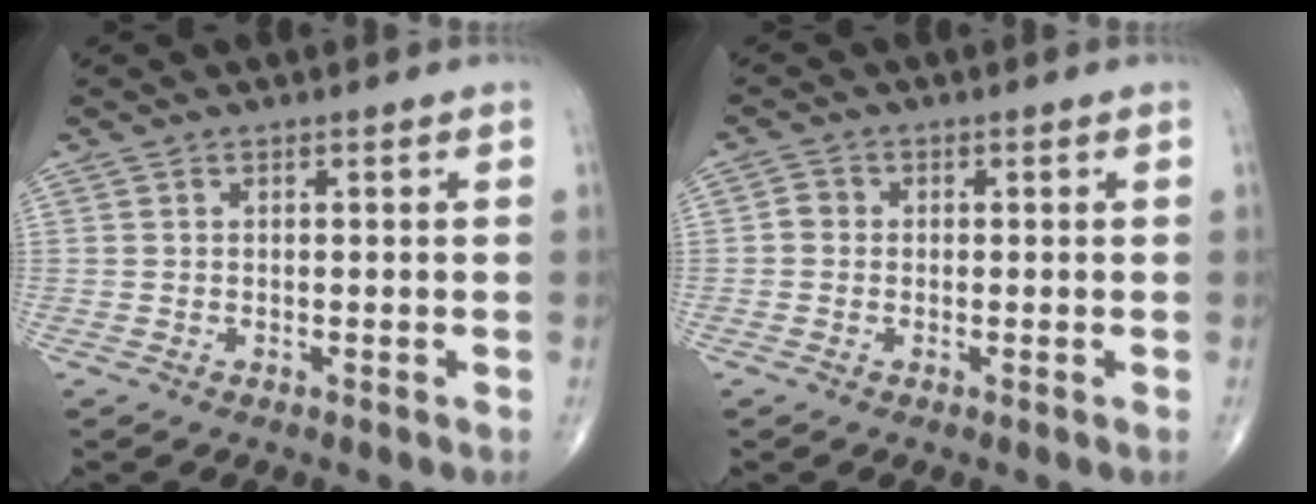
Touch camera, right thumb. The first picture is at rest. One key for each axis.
{"total": 1.9, "fx": -0.2, "fy": 1.7, "fz": 0.8, "tx": -0.005, "ty": 0.005, "tz": -0.010}